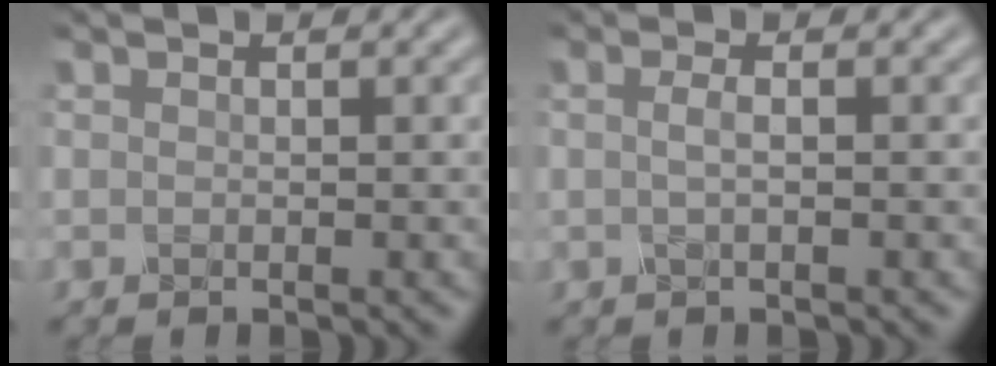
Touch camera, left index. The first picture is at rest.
{"total": 1.4, "force": [0.0, 0.4, 1.3], "torque": [-0.026, 0.003, -0.002]}